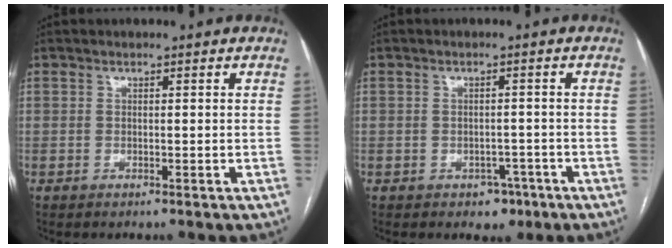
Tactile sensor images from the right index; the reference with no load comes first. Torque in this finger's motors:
{"motor_torque": [-0.06, 0.05, -0.18, -0.06]}